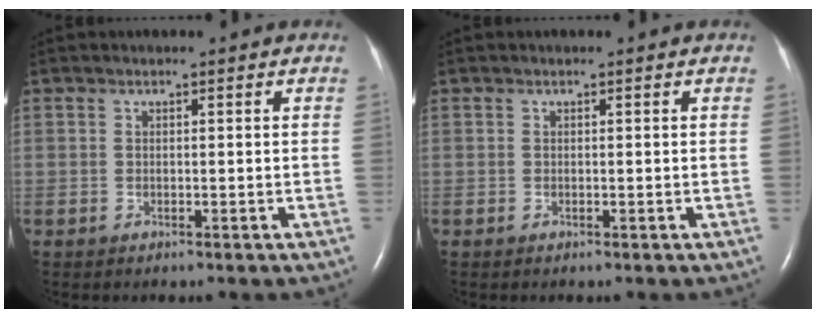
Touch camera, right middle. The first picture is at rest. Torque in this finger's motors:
{"motor_torque": [0.03, -0.05, 0.00, 0.00]}